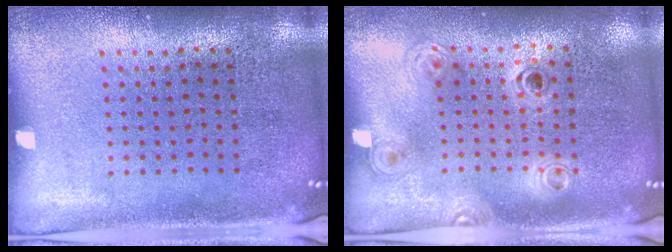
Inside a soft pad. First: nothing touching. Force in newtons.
{"total": 1.2, "press": 1.0, "slide": 0.7}